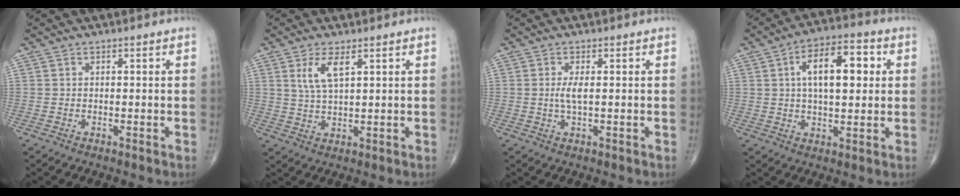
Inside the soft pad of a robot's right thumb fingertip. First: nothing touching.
{"total": 5.2, "force": [2.3, 1.7, 4.3], "torque": [-0.089, -0.009, 0.052]}
{"total": 2.5, "force": [0.2, 0.5, 2.4], "torque": [-0.059, -0.005, 0.005]}
{"total": 12.8, "force": [2.8, 6.1, 11.0], "torque": [-0.158, 0.012, 0.041]}